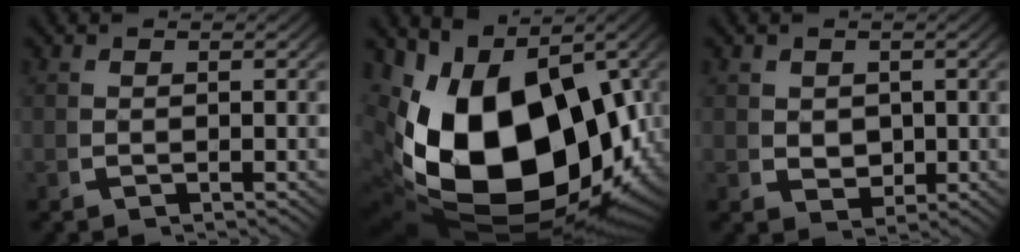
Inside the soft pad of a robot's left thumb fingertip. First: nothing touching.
{"total": 28.1, "force": [-2.6, 17.6, 21.7], "torque": [-0.421, -0.076, 0.005]}
{"total": 2.9, "force": [0.4, 2.4, 1.7], "torque": [-0.032, -0.018, 0.020]}